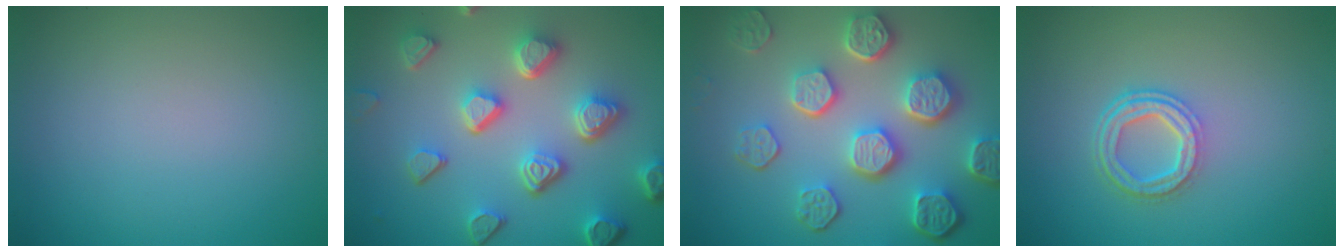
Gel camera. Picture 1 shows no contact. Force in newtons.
{"total": 6.7, "press": 5.3, "slide": 4.2}
{"total": 8.1, "press": 6.1, "slide": 5.3}
{"total": 3.8, "press": 2.9, "slide": 2.4}